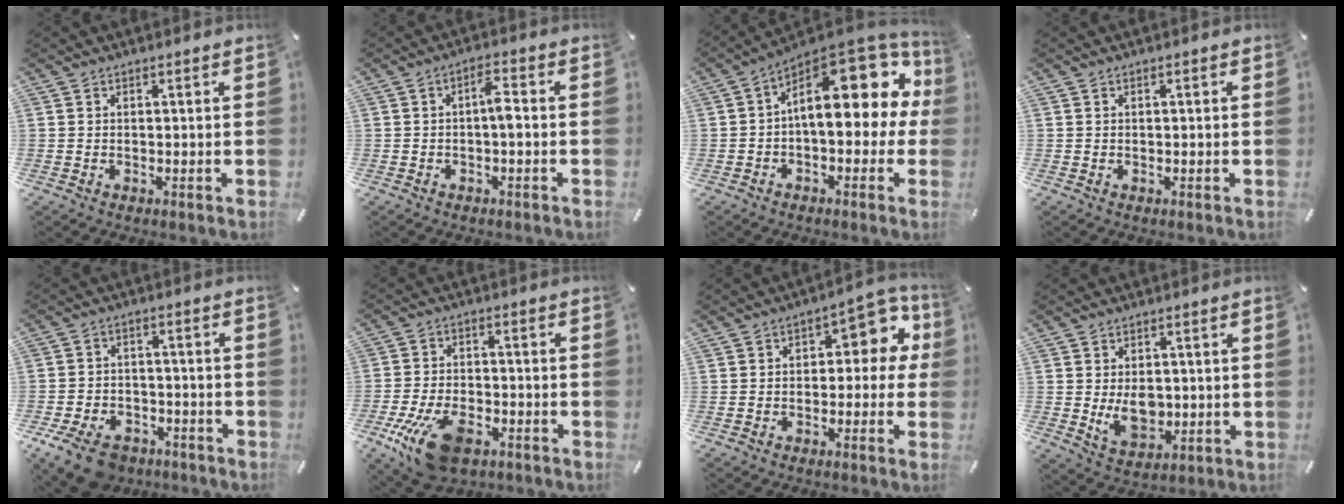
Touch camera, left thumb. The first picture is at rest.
{"total": 4.3, "force": [-0.8, 1.6, 3.9], "torque": [-0.071, 0.013, -0.016]}
{"total": 19.4, "force": [6.3, 10.1, 15.3], "torque": [-0.201, -0.048, 0.110]}
{"total": 0.6, "force": [-0.1, 0.2, 0.5], "torque": [-0.009, -0.001, -0.002]}
{"total": 9.9, "force": [-6.6, 5.8, 4.4], "torque": [-0.084, 0.042, -0.118]}
{"total": 13.6, "force": [-7.2, 7.1, 9.1], "torque": [-0.182, 0.032, -0.125]}
{"total": 9.3, "force": [2.3, 5.6, 7.0], "torque": [-0.079, -0.013, 0.032]}
{"total": 7.4, "force": [-0.1, 5.6, 4.9], "torque": [-0.076, -0.010, -0.002]}